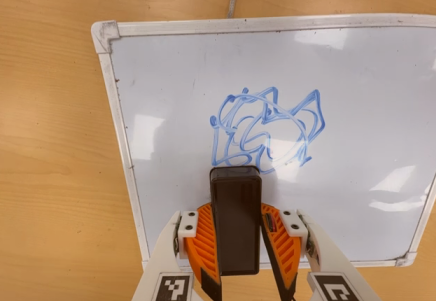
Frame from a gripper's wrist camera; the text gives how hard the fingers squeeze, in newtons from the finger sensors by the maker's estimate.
{"total": 11.8, "left": 12.7, "right": 10.9}